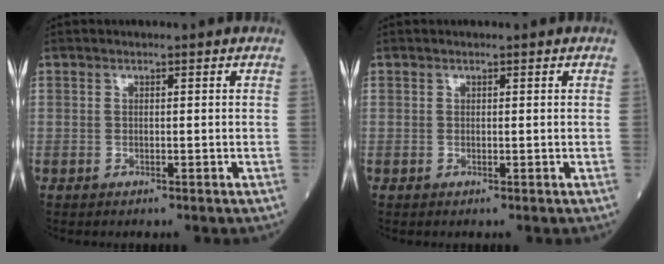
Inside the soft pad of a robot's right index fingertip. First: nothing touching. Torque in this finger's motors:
{"motor_torque": [0.00, 0.00, 0.02, 0.00]}